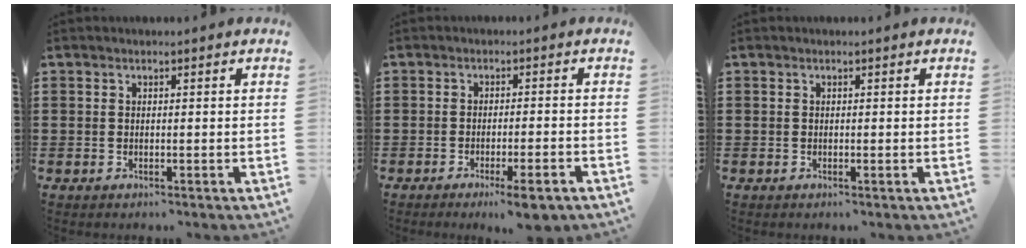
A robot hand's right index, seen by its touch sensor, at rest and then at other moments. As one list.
[{"total": 3.9, "force": [-2.9, 0.0, 2.6], "torque": [-0.042, -0.009, -0.051]}, {"total": 0.0}]